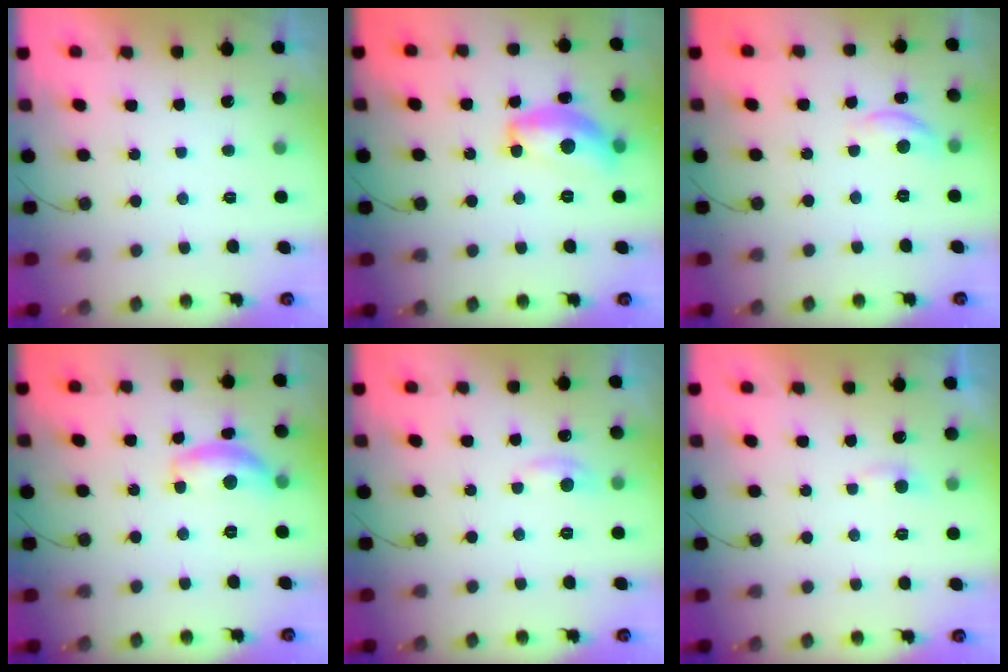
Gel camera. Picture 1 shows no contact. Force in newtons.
{"total": 14.7, "press": 14.7, "slide": 0.7}
{"total": 6.5, "press": 6.5, "slide": 0.7}
{"total": 11.7, "press": 11.7, "slide": 0.7}
{"total": 5.1, "press": 5.1, "slide": 0.7}
{"total": 3.0, "press": 3.0, "slide": 0.3}